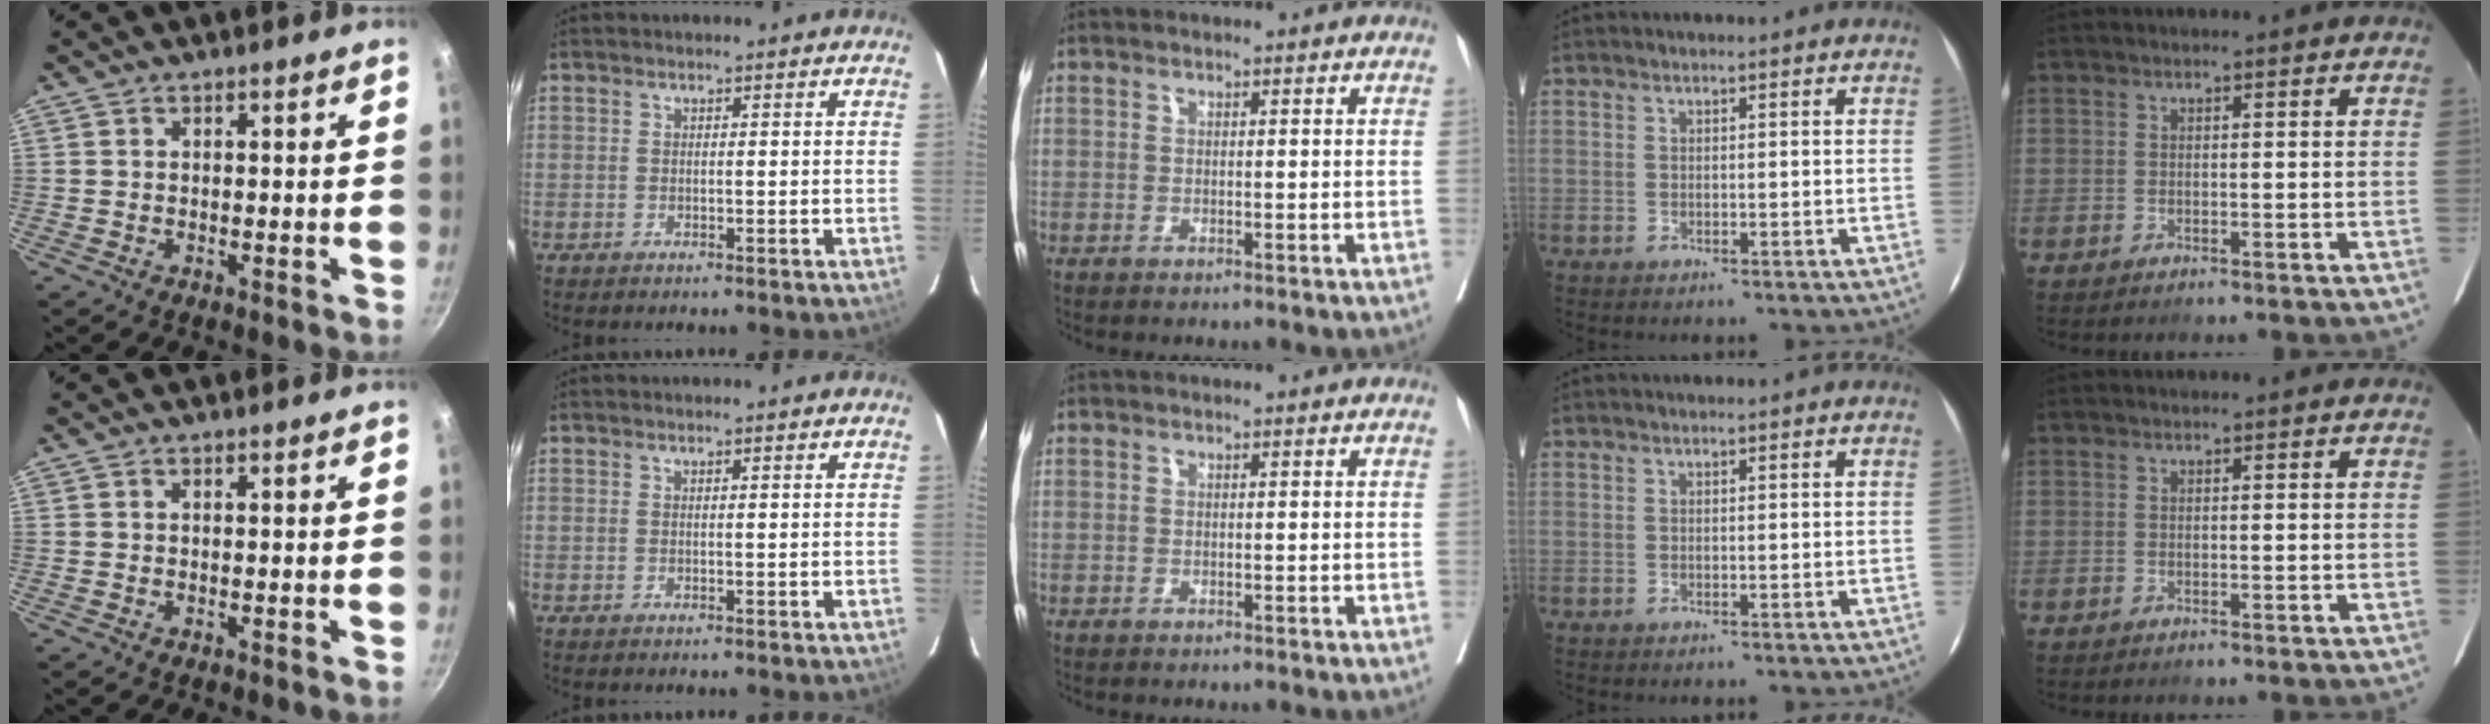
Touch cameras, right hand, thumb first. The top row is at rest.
{"index": {"total": 0.5, "force": [0.5, 0.0, 0.3], "torque": [-0.010, 0.005, 0.008]}}